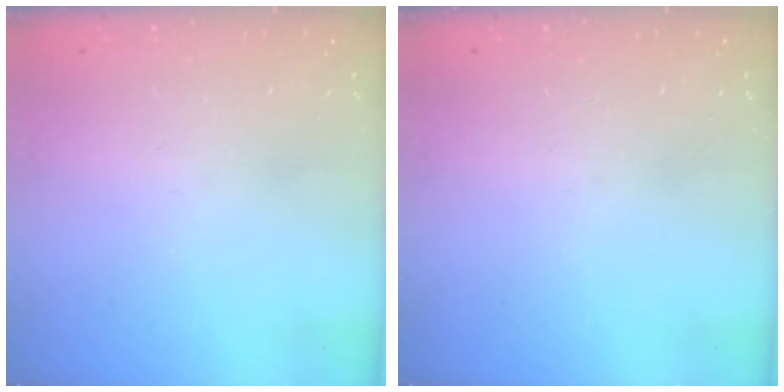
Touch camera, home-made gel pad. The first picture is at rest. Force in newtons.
{"total": 0.0}